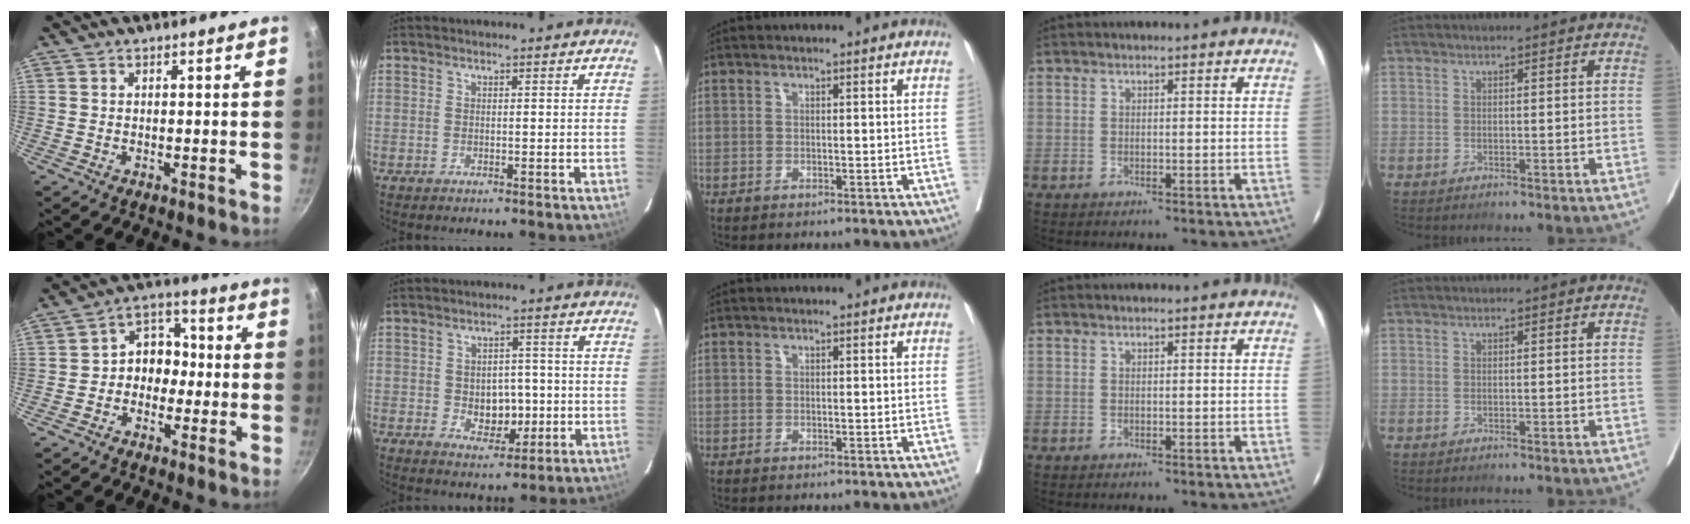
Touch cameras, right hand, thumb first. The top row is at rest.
{"thumb": {"total": 8.0, "force": [-1.0, 6.2, 4.8], "torque": [-0.034, 0.035, -0.033]}, "index": {"total": 6.0, "force": [-0.7, 4.1, 4.3], "torque": [-0.056, 0.005, 0.000]}}